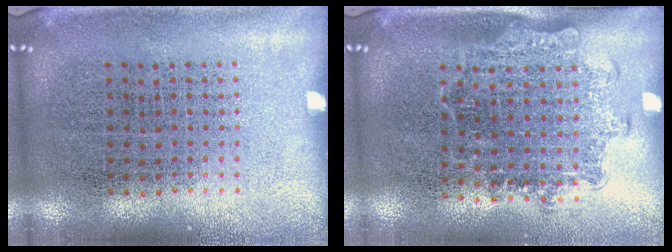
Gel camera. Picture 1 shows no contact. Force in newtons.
{"total": 1.4, "press": 1.1, "slide": 0.8}